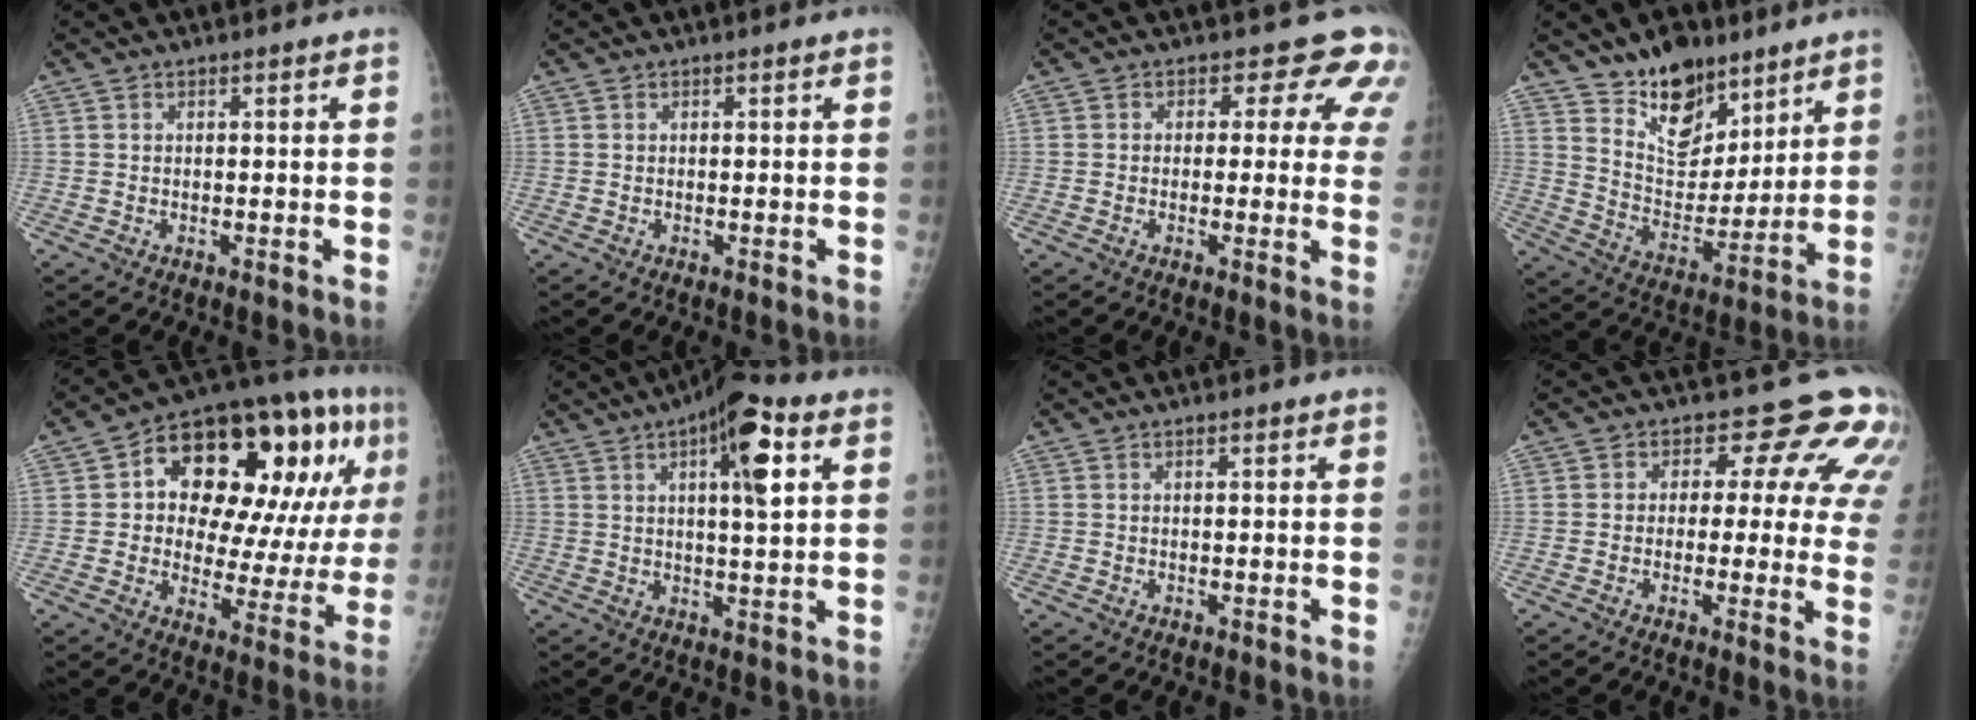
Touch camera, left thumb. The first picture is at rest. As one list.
[{"total": 0.0}, {"total": 8.3, "force": [5.3, 5.5, 3.2], "torque": [0.017, -0.014, 0.032]}, {"total": 14.3, "force": [10.3, 7.9, 5.9], "torque": [-0.048, -0.076, 0.187]}, {"total": 26.9, "force": [8.7, 12.1, 22.4], "torque": [-0.273, 0.021, 0.125]}, {"total": 11.2, "force": [4.4, 3.2, 9.8], "torque": [-0.138, -0.002, 0.062]}, {"total": 0.0}, {"total": 13.0, "force": [6.7, 7.5, 8.2], "torque": [-0.040, -0.020, 0.051]}]